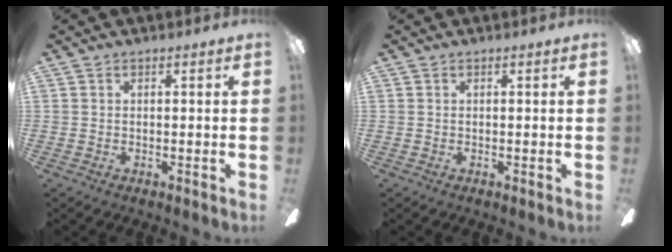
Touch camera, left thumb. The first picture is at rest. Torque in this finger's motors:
{"motor_torque": [-0.07, -0.05, -0.11, 0.04, -0.02]}